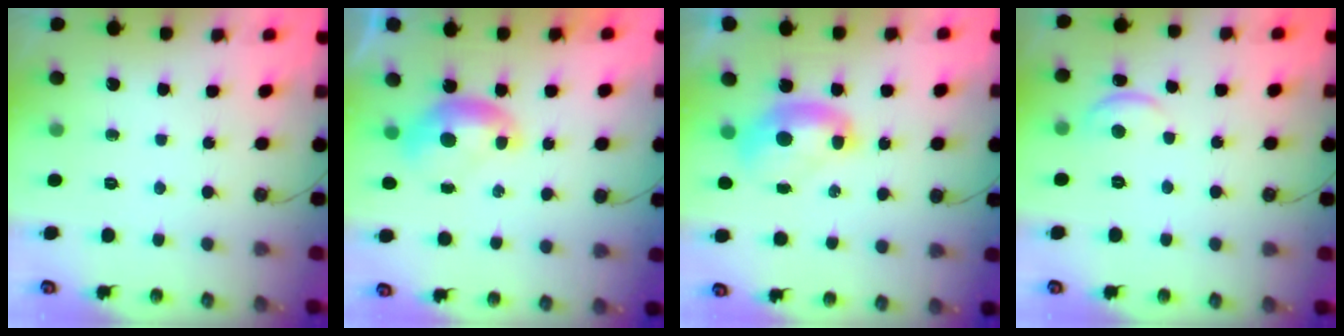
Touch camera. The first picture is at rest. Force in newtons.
{"total": 0.0}
{"total": 2.2, "press": 2.2, "slide": 0.2}
{"total": 1.2, "press": 1.2, "slide": 0.3}